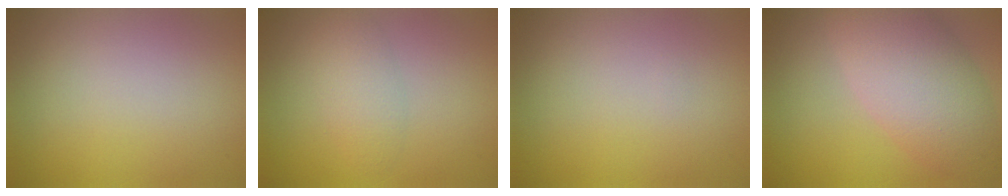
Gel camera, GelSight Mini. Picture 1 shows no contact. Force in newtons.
{"total": 2.4, "press": 2.4, "slide": 0.1}
{"total": 0.0}
{"total": 7.6, "press": 7.5, "slide": 0.6}